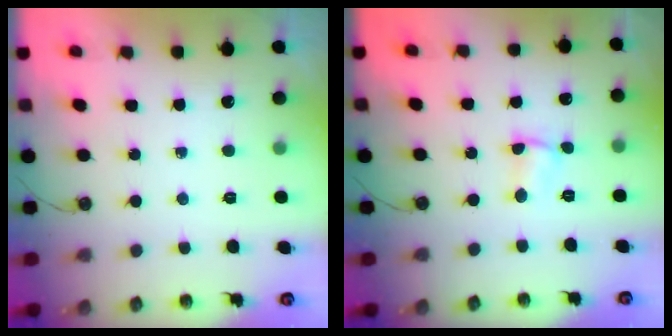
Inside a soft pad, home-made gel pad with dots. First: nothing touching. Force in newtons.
{"total": 1.2, "press": 1.1, "slide": 0.4}